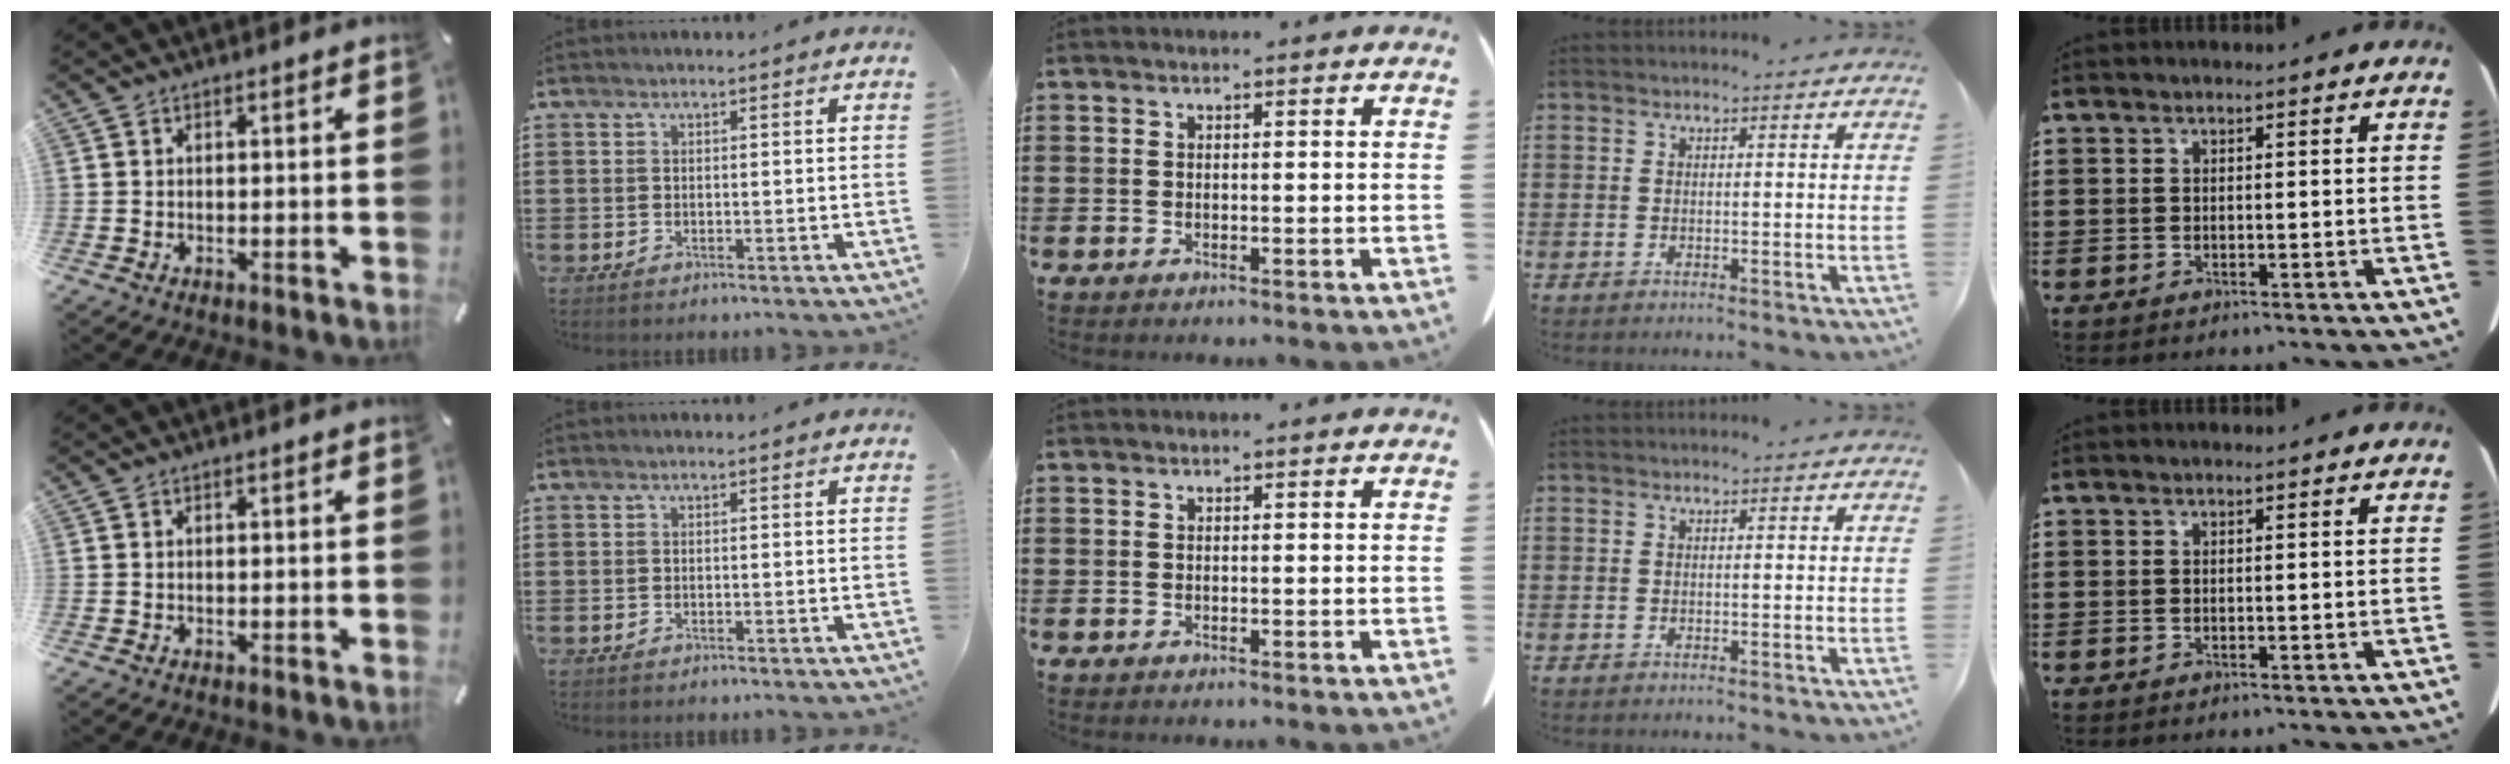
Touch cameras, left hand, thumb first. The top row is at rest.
{}